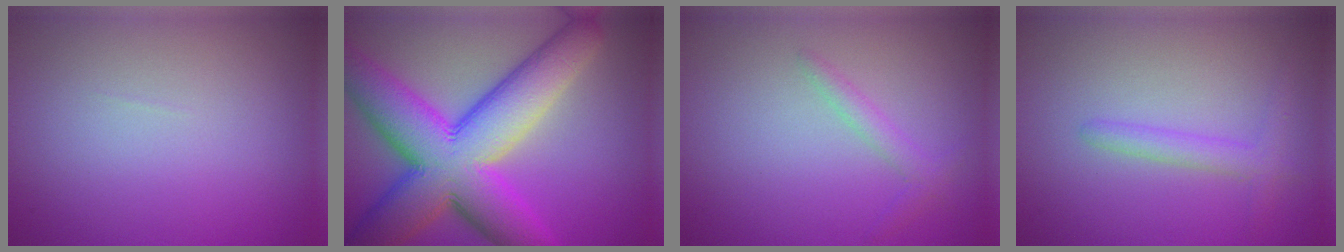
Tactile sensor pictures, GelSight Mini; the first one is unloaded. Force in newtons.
{"total": 13.3, "press": 13.3, "slide": 0.5}
{"total": 1.5, "press": 1.4, "slide": 0.1}
{"total": 2.0, "press": 1.9, "slide": 0.2}